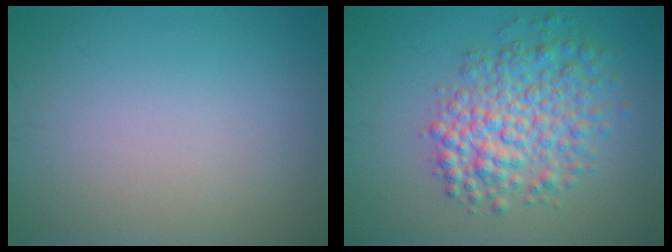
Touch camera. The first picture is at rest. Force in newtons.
{"total": 5.9, "press": 5.9, "slide": 0.2}